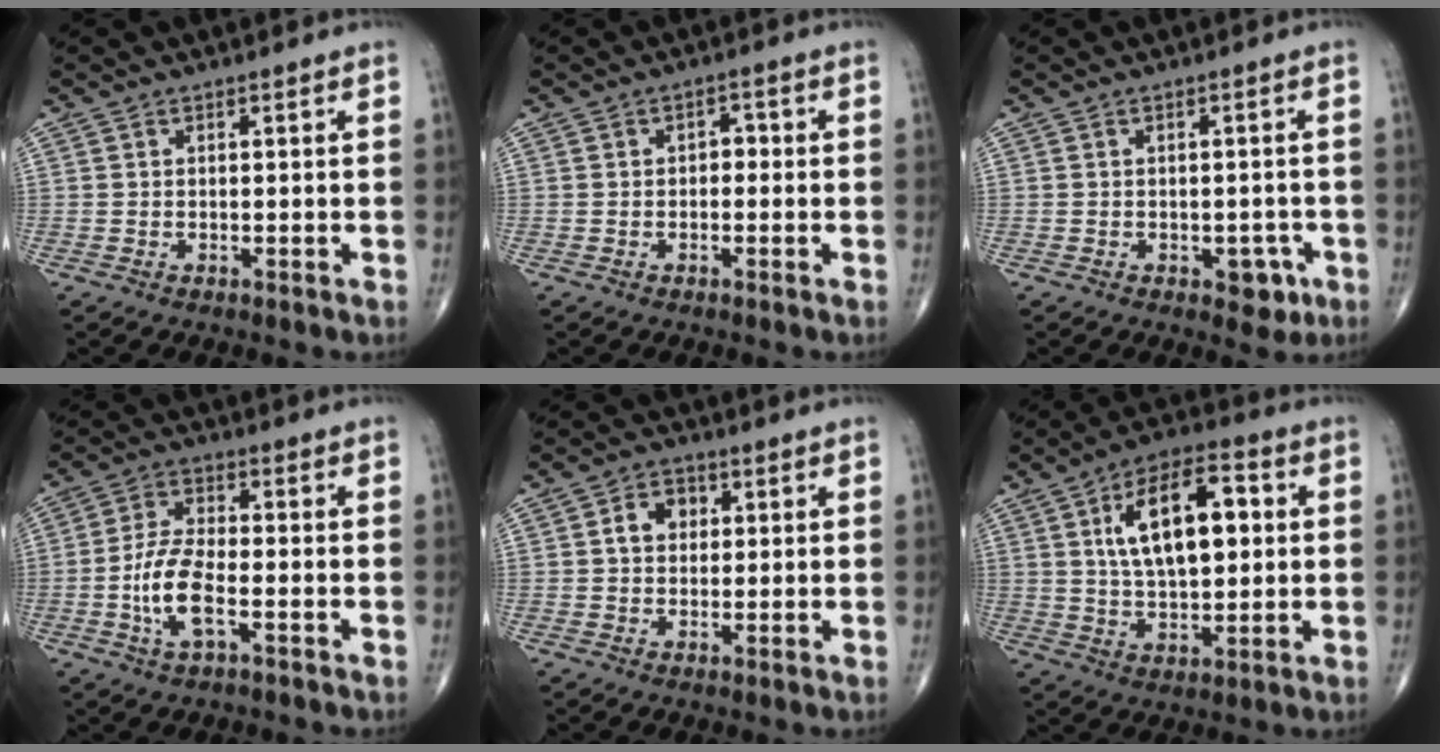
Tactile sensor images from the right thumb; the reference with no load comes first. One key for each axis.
{"total": 2.0, "fx": -0.3, "fy": 1.5, "fz": 1.3, "tx": -0.005, "ty": 0.008, "tz": -0.011}
{"total": 4.0, "fx": -1.8, "fy": 2.4, "fz": 2.7, "tx": -0.007, "ty": 0.006, "tz": -0.020}
{"total": 8.9, "fx": -2.7, "fy": 3.4, "fz": 7.8, "tx": -0.162, "ty": 0.014, "tz": -0.055}
{"total": 4.9, "fx": 0.9, "fy": 3.8, "fz": 2.9, "tx": -0.030, "ty": 0.010, "tz": 0.010}
{"total": 16.0, "fx": 3.3, "fy": 7.9, "fz": 13.6, "tx": -0.206, "ty": 0.007, "tz": 0.055}